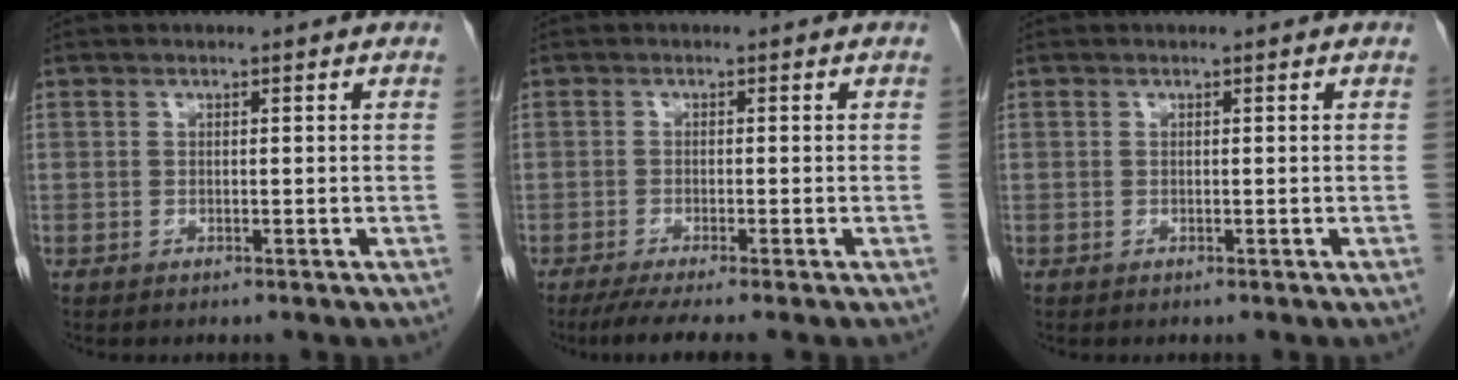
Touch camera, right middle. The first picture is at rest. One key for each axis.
{"total": 5.1, "fx": -3.9, "fy": -0.3, "fz": 3.3, "tx": -0.052, "ty": -0.014, "tz": -0.066}
{"total": 0.0}